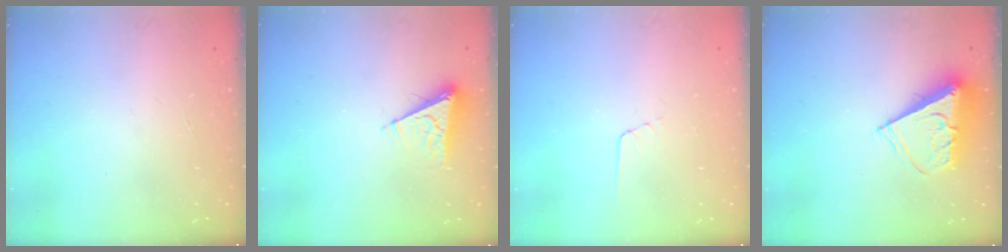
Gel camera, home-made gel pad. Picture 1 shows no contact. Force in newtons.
{"total": 6.2, "press": 6.2, "slide": 0.5}
{"total": 2.7, "press": 2.7, "slide": 0.2}
{"total": 8.9, "press": 8.9, "slide": 0.3}